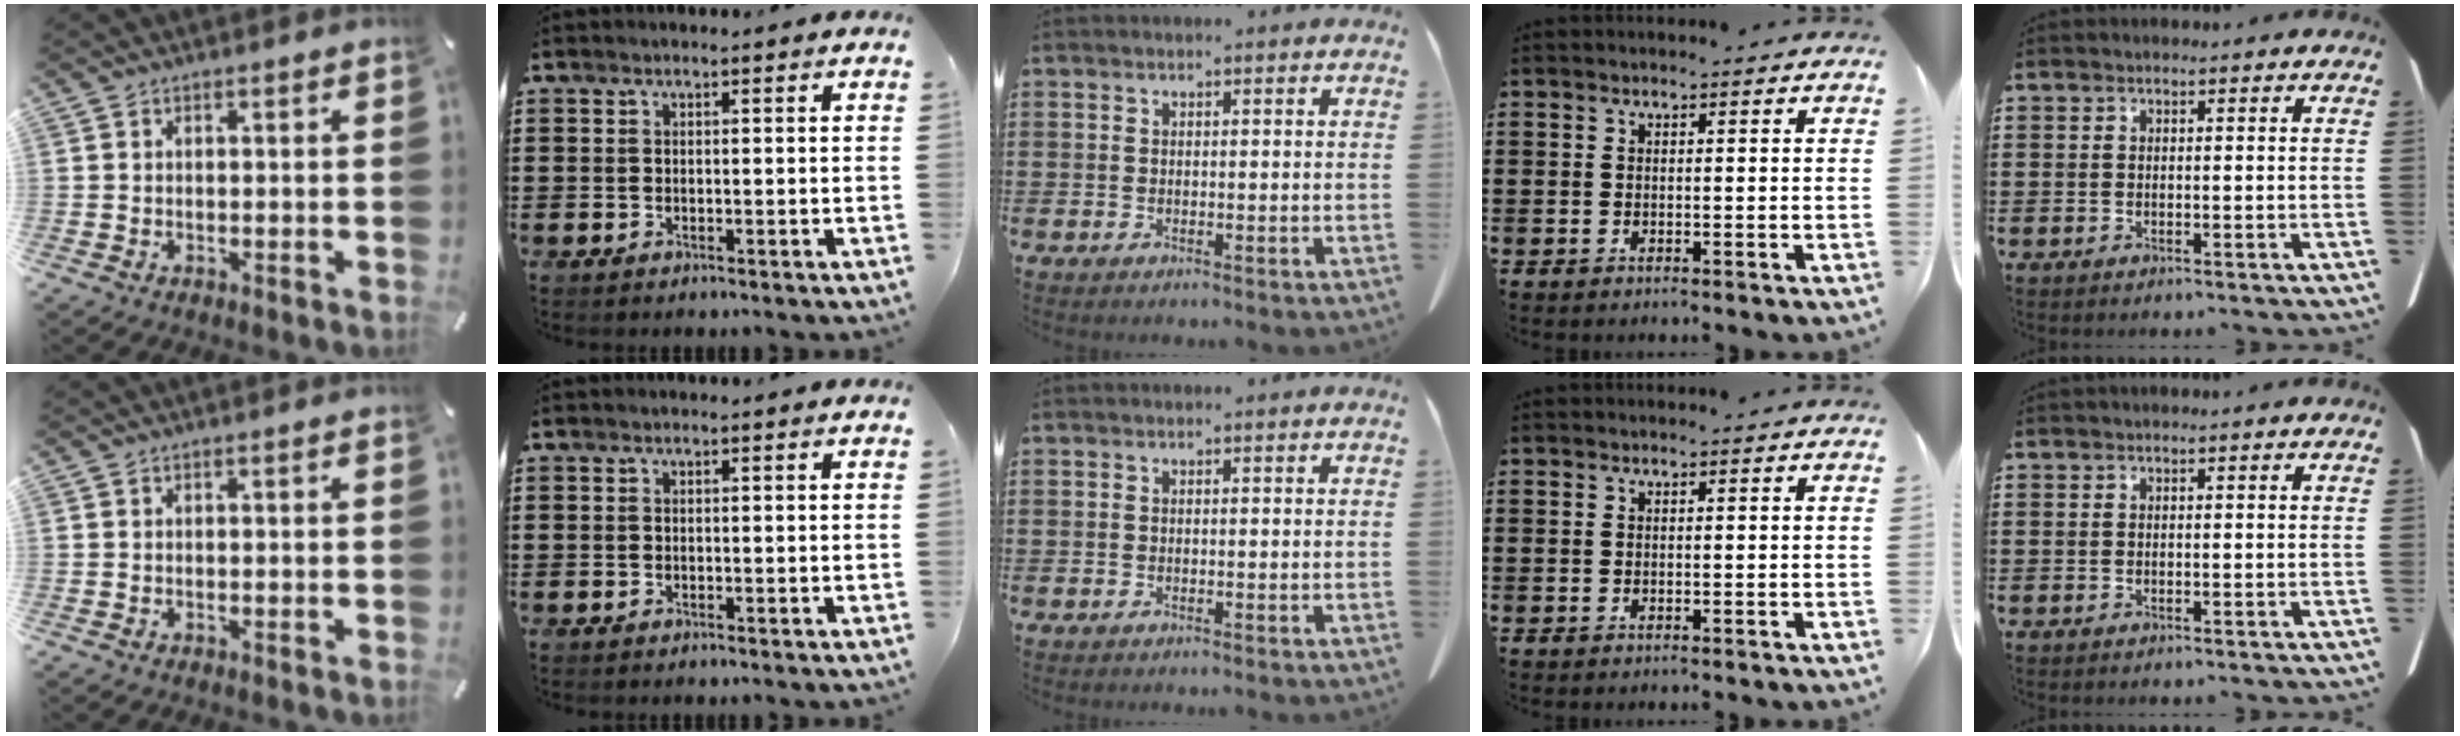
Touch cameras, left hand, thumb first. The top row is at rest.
{}